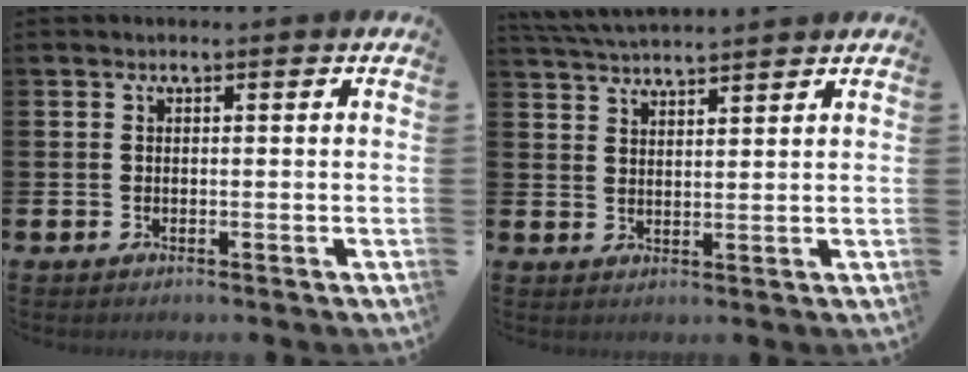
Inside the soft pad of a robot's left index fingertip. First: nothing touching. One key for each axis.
{"total": 4.0, "fx": 4.0, "fy": -0.1, "fz": 0.5, "tx": -0.020, "ty": -0.022, "tz": 0.071}